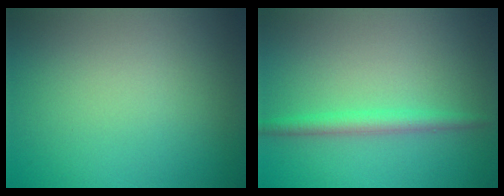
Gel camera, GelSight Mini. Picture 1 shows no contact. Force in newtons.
{"total": 2.1, "press": 2.1, "slide": 0.2}